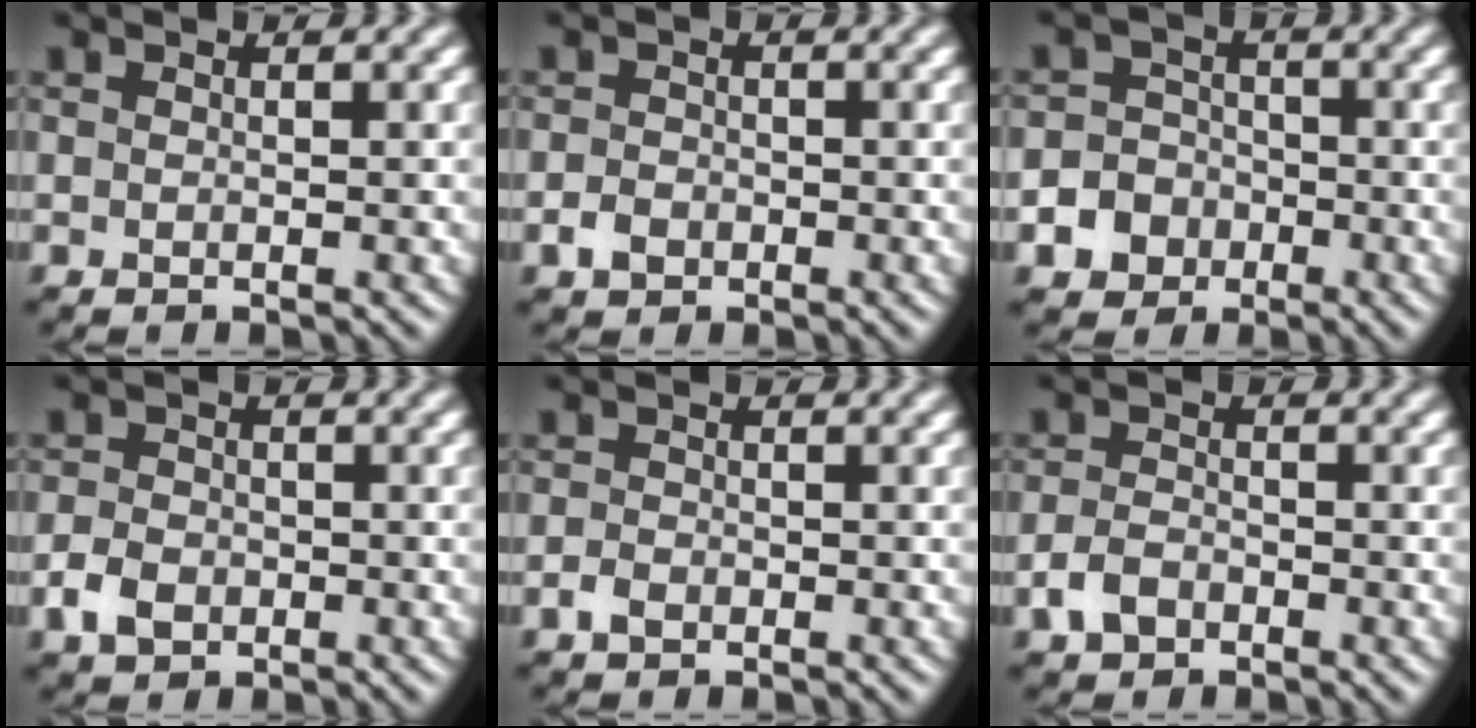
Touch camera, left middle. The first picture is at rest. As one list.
[{"total": 1.6, "force": [-1.2, 0.9, 0.4], "torque": [-0.003, 0.001, -0.023]}, {"total": 5.3, "force": [-3.0, 4.3, 0.6], "torque": [0.004, -0.009, -0.071]}, {"total": 2.9, "force": [-1.7, 1.9, 1.3], "torque": [-0.025, -0.003, -0.035]}, {"total": 1.3, "force": [-1.1, 0.6, 0.4], "torque": [-0.006, 0.000, -0.022]}, {"total": 2.4, "force": [-1.9, 1.2, 0.9], "torque": [-0.019, -0.001, -0.041]}]